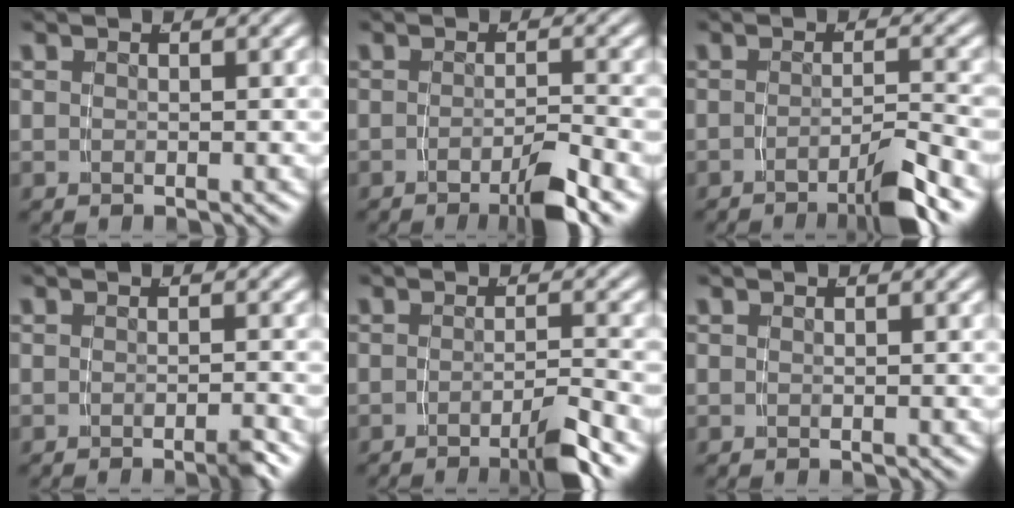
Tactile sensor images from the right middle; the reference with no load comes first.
{"total": 3.7, "force": [-2.5, 0.1, 2.8], "torque": [-0.036, 0.000, -0.045]}
{"total": 4.5, "force": [-3.0, 0.0, 3.3], "torque": [-0.039, 0.001, -0.056]}
{"total": 1.6, "force": [-1.2, -0.1, 1.1], "torque": [-0.010, 0.009, -0.028]}
{"total": 3.9, "force": [-2.7, 0.0, 2.9], "torque": [-0.036, 0.000, -0.049]}
{"total": 0.0}